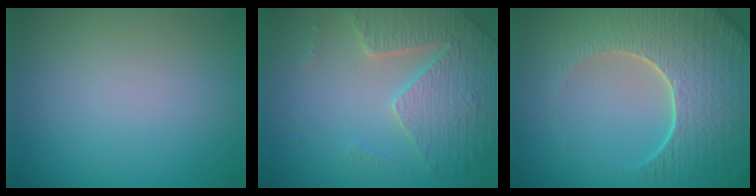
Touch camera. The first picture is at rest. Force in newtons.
{"total": 4.1, "press": 4.0, "slide": 1.0}
{"total": 8.1, "press": 6.1, "slide": 5.3}